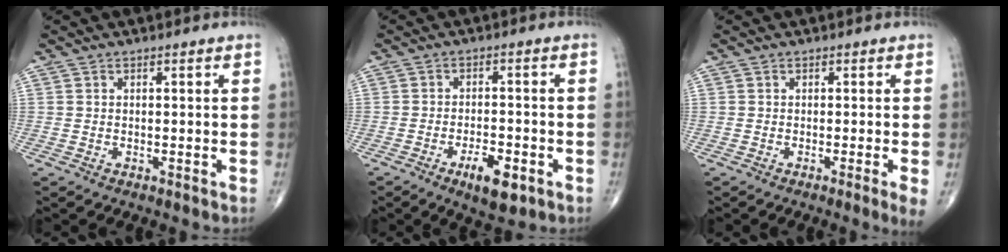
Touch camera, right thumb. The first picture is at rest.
{"total": 6.6, "force": [-3.2, 2.5, 5.1], "torque": [-0.077, 0.012, -0.046]}
{"total": 2.6, "force": [-0.9, -0.2, 2.5], "torque": [-0.042, -0.010, -0.017]}